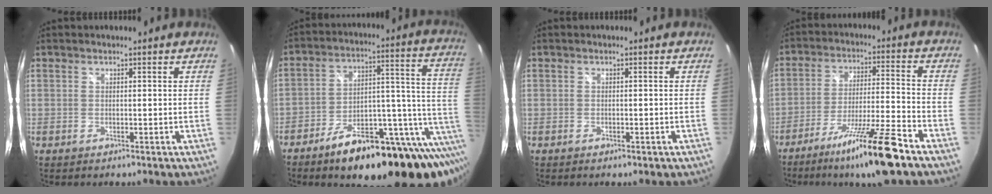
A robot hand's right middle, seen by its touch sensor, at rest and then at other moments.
{"total": 25.5, "force": [-14.5, 9.7, 18.5], "torque": [-0.224, 0.013, -0.200]}
{"total": 0.7, "force": [-0.5, 0.3, 0.5], "torque": [-0.006, -0.002, -0.009]}
{"total": 14.2, "force": [-10.3, -0.4, 9.8], "torque": [-0.188, -0.017, -0.172]}